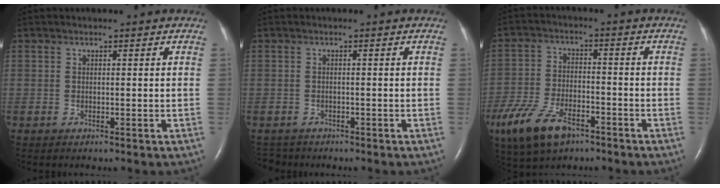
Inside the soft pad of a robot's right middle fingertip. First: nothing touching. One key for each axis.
{"total": 2.3, "fx": -2.1, "fy": 1.0, "fz": -0.3, "tx": -0.003, "ty": -0.004, "tz": -0.033}
{"total": 11.7, "fx": -7.2, "fy": 5.2, "fz": 7.6, "tx": -0.163, "ty": -0.012, "tz": -0.128}